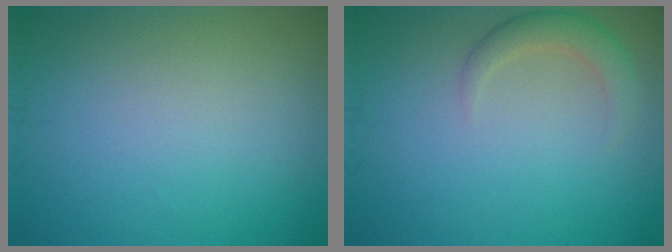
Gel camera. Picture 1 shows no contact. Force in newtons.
{"total": 2.4, "press": 2.3, "slide": 0.3}